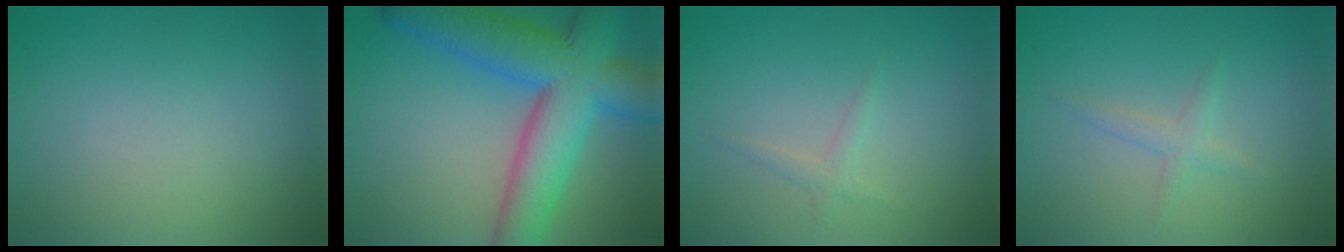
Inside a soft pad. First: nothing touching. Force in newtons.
{"total": 11.8, "press": 11.8, "slide": 0.3}
{"total": 1.1, "press": 1.1, "slide": 0.0}
{"total": 1.3, "press": 1.3, "slide": 0.1}